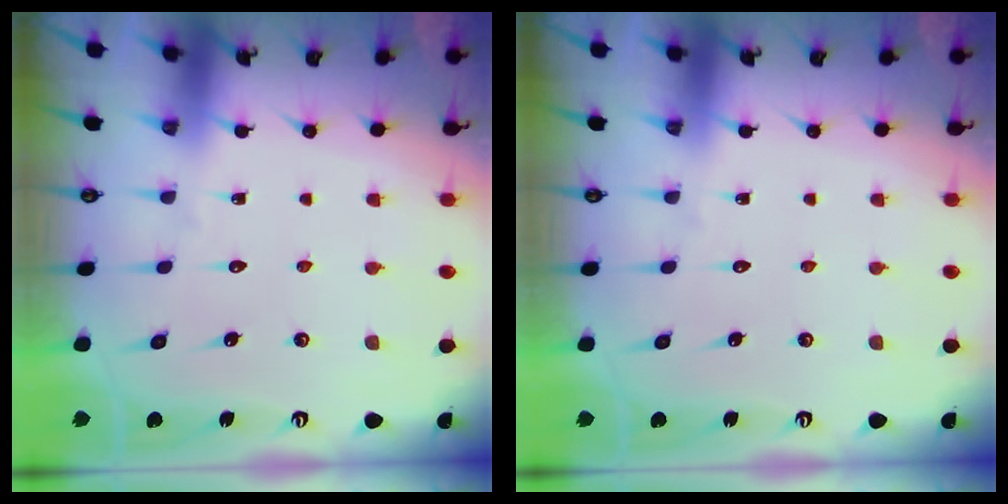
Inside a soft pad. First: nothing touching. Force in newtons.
{"total": 0.0}